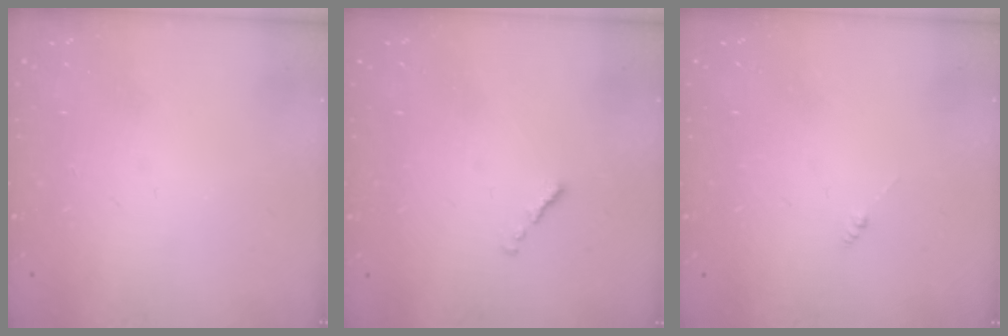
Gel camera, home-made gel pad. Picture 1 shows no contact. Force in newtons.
{"total": 0.7, "press": 0.6, "slide": 0.4}
{"total": 0.0}